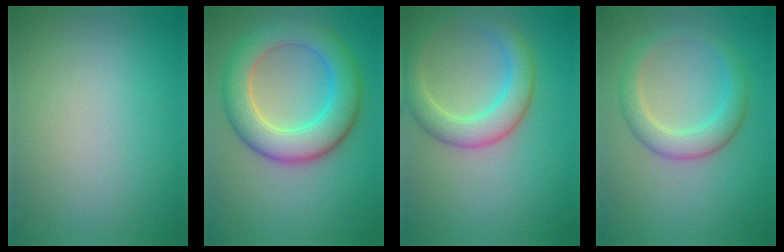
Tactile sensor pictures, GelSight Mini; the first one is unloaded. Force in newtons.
{"total": 7.3, "press": 7.3, "slide": 0.2}
{"total": 4.7, "press": 4.7, "slide": 0.5}
{"total": 3.3, "press": 3.3, "slide": 0.1}